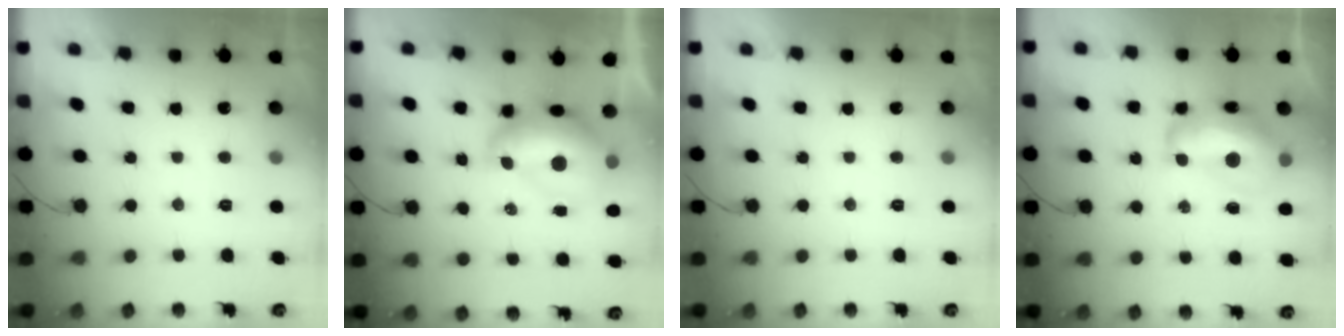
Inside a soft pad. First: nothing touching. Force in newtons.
{"total": 12.3, "press": 12.3, "slide": 1.1}
{"total": 0.0}
{"total": 14.1, "press": 14.0, "slide": 1.5}